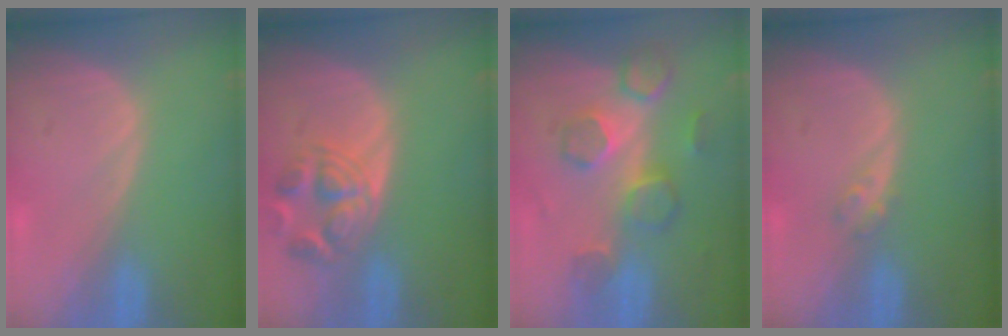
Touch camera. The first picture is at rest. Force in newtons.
{"total": 6.2, "press": 6.1, "slide": 0.7}
{"total": 8.7, "press": 7.6, "slide": 4.3}
{"total": 1.6, "press": 1.4, "slide": 0.8}